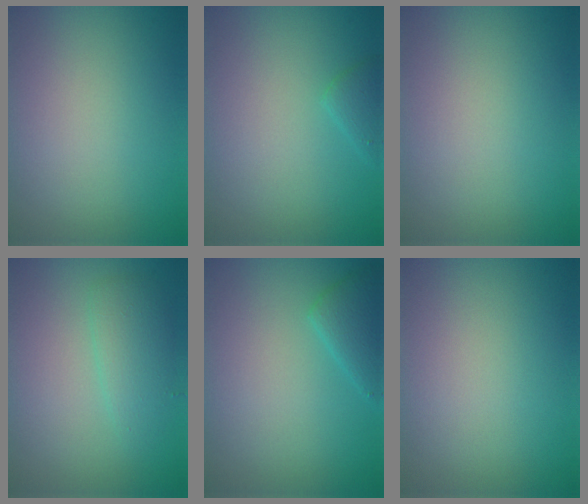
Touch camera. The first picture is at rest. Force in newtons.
{"total": 1.2, "press": 1.2, "slide": 0.2}
{"total": 0.0}
{"total": 2.4, "press": 2.4, "slide": 0.1}
{"total": 2.3, "press": 2.3, "slide": 0.1}
{"total": 0.0}